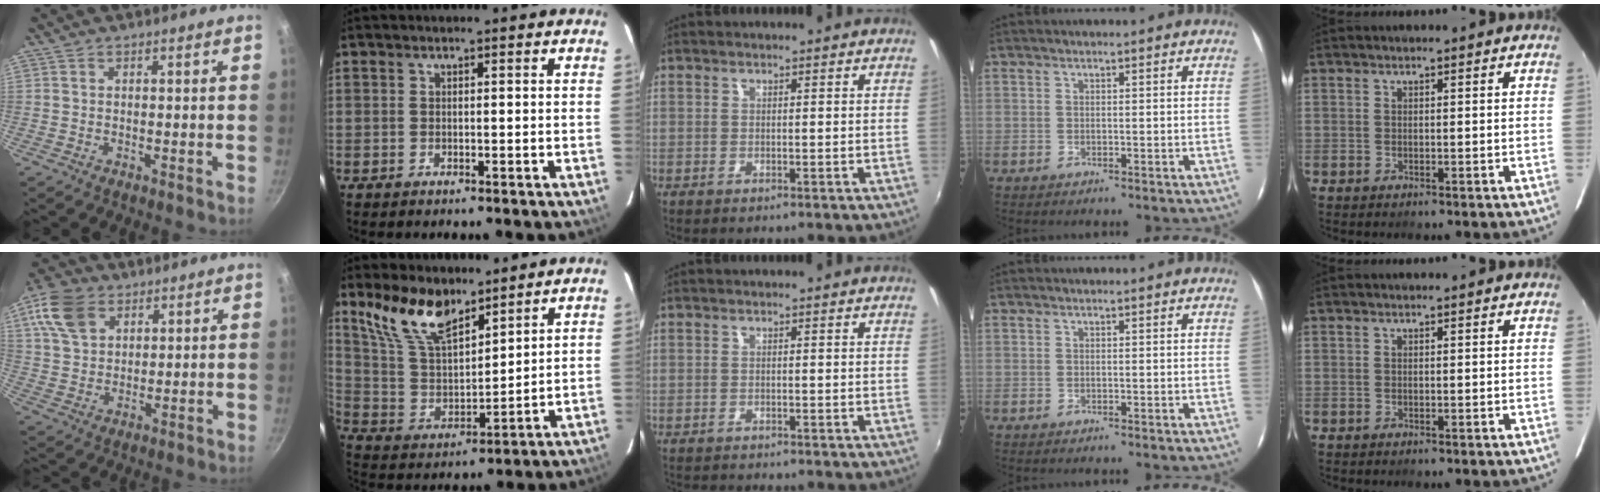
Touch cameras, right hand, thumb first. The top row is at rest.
{"thumb": {"total": 11.2, "force": [5.3, 7.6, 6.3], "torque": [-0.105, -0.002, 0.096]}, "index": {"total": 13.8, "force": [10.1, 5.5, 7.6], "torque": [-0.157, 0.014, 0.208]}, "middle": {"total": 2.8, "force": [-2.8, 0.4, 0.6], "torque": [-0.024, -0.017, -0.048]}}